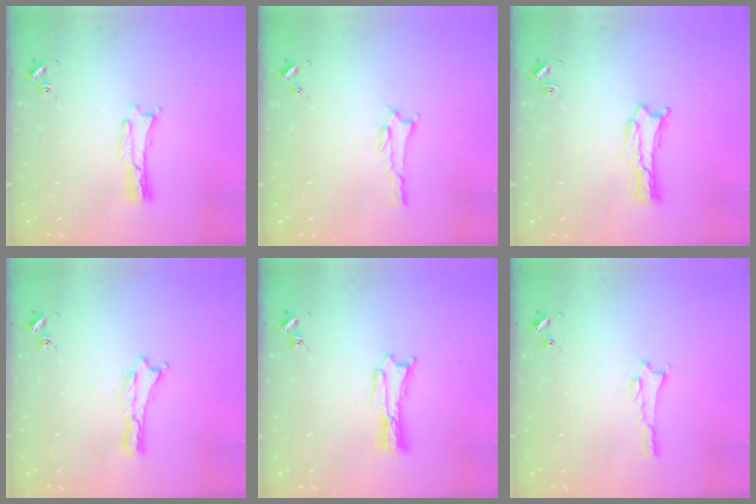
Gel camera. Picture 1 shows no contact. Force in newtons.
{"total": 1.0, "press": 1.0, "slide": 0.2}
{"total": 0.9, "press": 0.9, "slide": 0.0}
{"total": 0.0}
{"total": 0.5, "press": 0.5, "slide": 0.2}
{"total": 0.0}